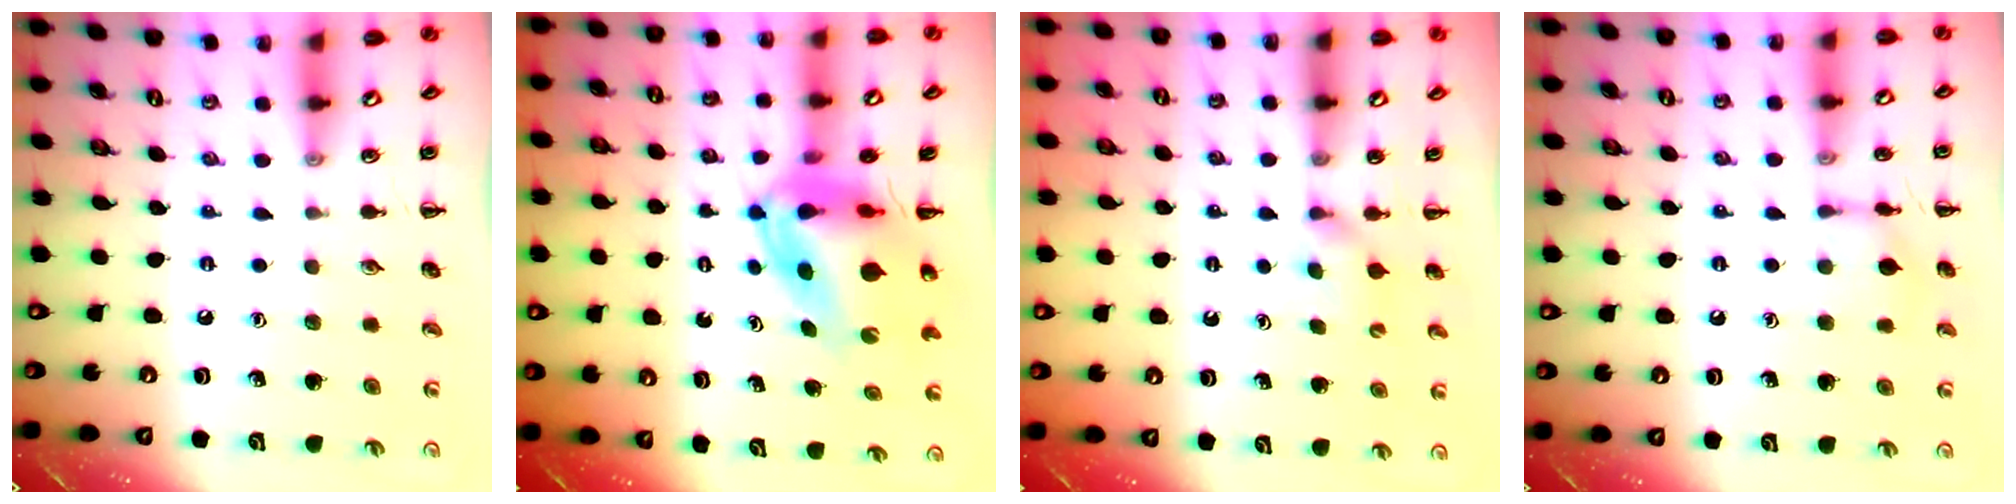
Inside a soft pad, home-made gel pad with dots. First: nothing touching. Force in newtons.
{"total": 8.5, "press": 8.2, "slide": 2.4}
{"total": 3.5, "press": 3.4, "slide": 0.9}
{"total": 6.8, "press": 6.8, "slide": 0.8}